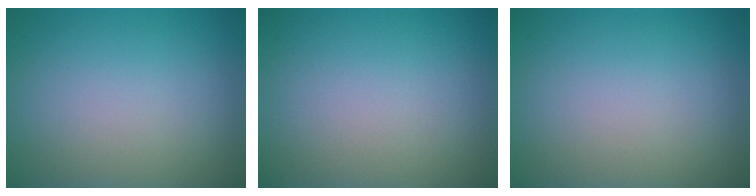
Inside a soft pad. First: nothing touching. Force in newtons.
{"total": 0.0}
{"total": 0.0}